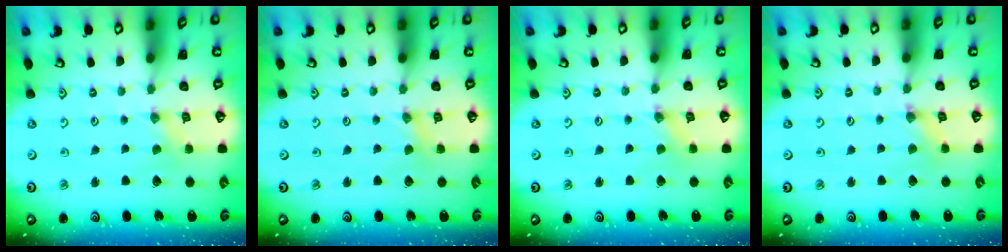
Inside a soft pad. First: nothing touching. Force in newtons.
{"total": 1.9, "press": 1.9, "slide": 0.3}
{"total": 0.0}
{"total": 1.0, "press": 1.0, "slide": 0.3}